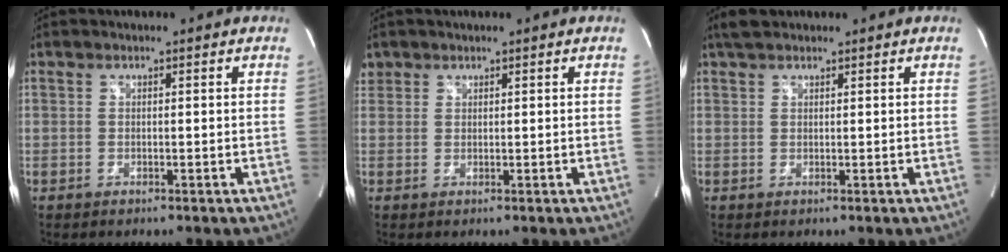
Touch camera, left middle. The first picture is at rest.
{"total": 2.1, "force": [1.3, 1.6, 0.0], "torque": [0.007, 0.010, 0.024]}
{"total": 2.5, "force": [2.1, 1.0, 1.0], "torque": [-0.021, 0.016, 0.037]}